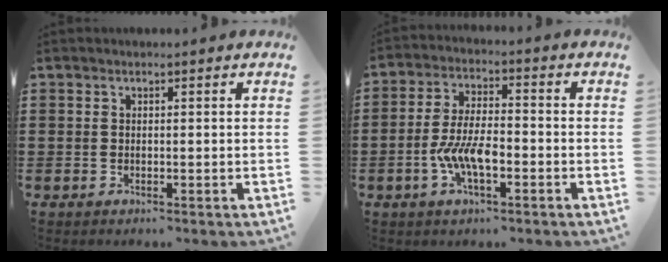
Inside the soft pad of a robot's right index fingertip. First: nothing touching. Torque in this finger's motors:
{"motor_torque": [1.38, 0.76, 0.52, 0.21]}